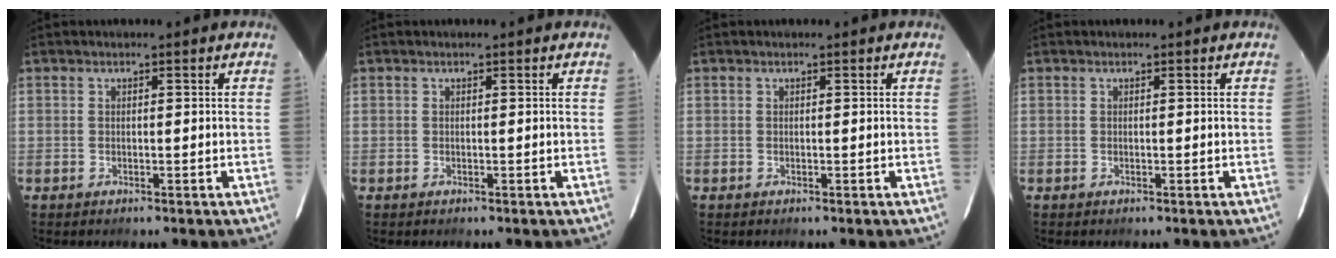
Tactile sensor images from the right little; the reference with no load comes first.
{"total": 0.0}
{"total": 0.0}
{"total": 0.0}